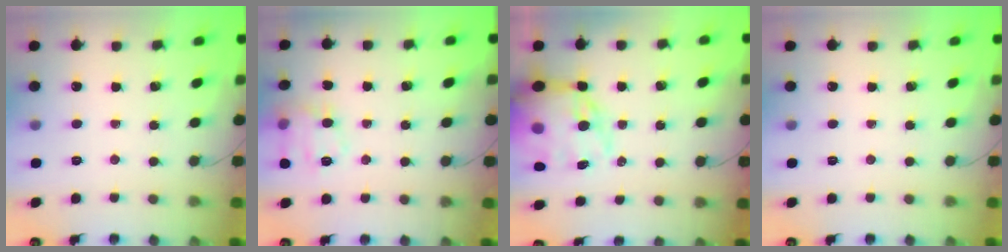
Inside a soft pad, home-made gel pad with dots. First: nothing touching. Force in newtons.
{"total": 11.8, "press": 11.8, "slide": 0.5}
{"total": 21.4, "press": 20.9, "slide": 4.8}
{"total": 0.0}